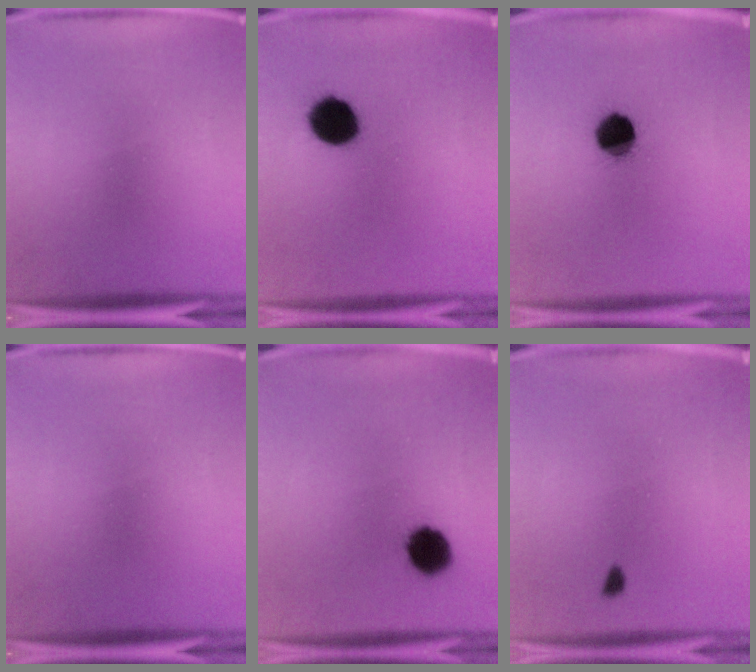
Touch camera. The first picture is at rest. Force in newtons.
{"total": 9.7}
{"total": 9.3}
{"total": 0.0}
{"total": 8.2}
{"total": 1.1}